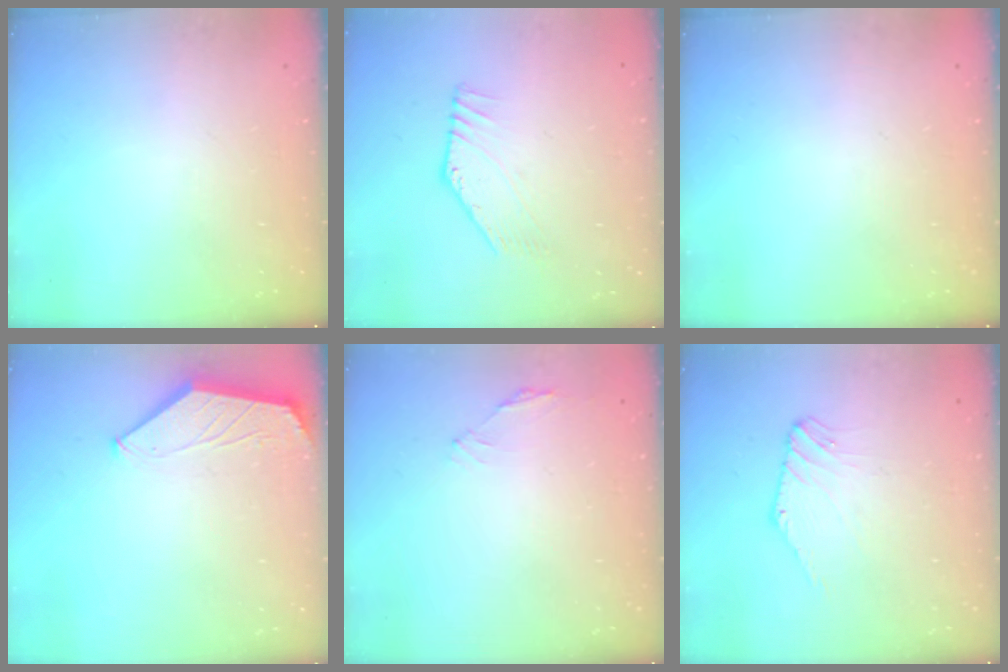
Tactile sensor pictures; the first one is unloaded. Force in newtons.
{"total": 2.8, "press": 2.8, "slide": 0.2}
{"total": 0.0}
{"total": 1.7, "press": 1.6, "slide": 0.3}
{"total": 1.2, "press": 1.0, "slide": 0.5}
{"total": 2.0, "press": 2.0, "slide": 0.5}